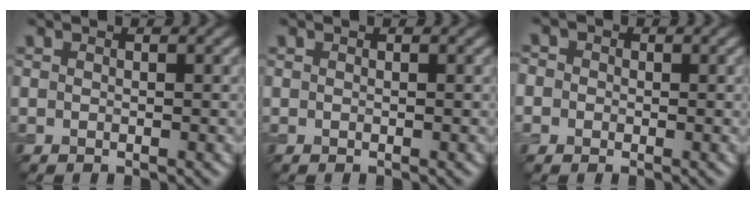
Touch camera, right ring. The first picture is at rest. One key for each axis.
{"total": 0.0}
{"total": 3.0, "fx": 0.8, "fy": 2.7, "fz": 1.2, "tx": 0.001, "ty": 0.021, "tz": -0.022}